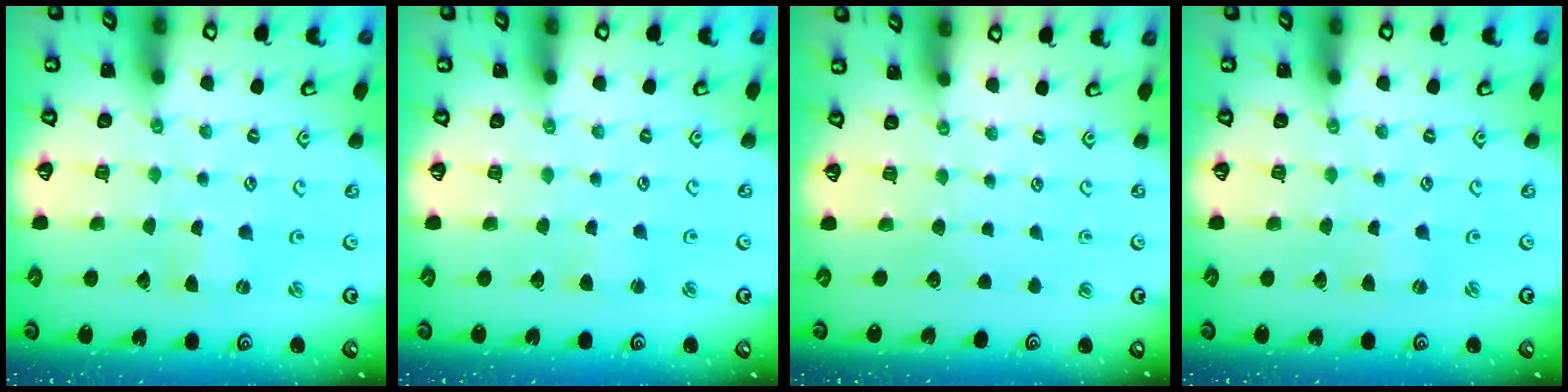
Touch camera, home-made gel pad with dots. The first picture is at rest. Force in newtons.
{"total": 1.2, "press": 1.2, "slide": 0.2}
{"total": 0.0}
{"total": 1.1, "press": 1.1, "slide": 0.3}